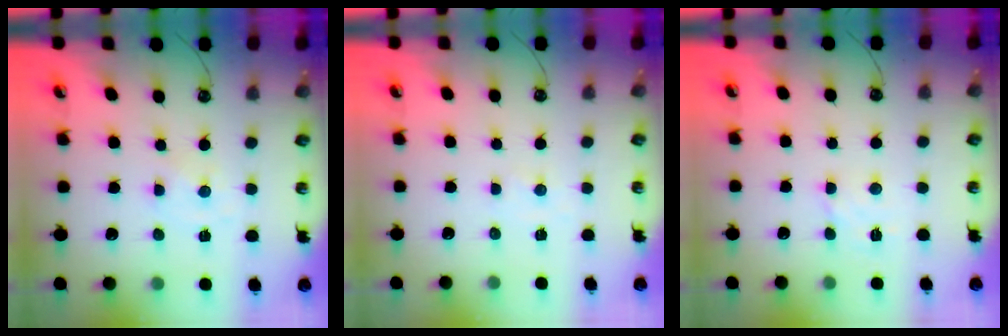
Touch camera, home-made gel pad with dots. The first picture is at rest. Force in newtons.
{"total": 1.1, "press": 1.0, "slide": 0.2}
{"total": 2.9, "press": 2.9, "slide": 0.2}